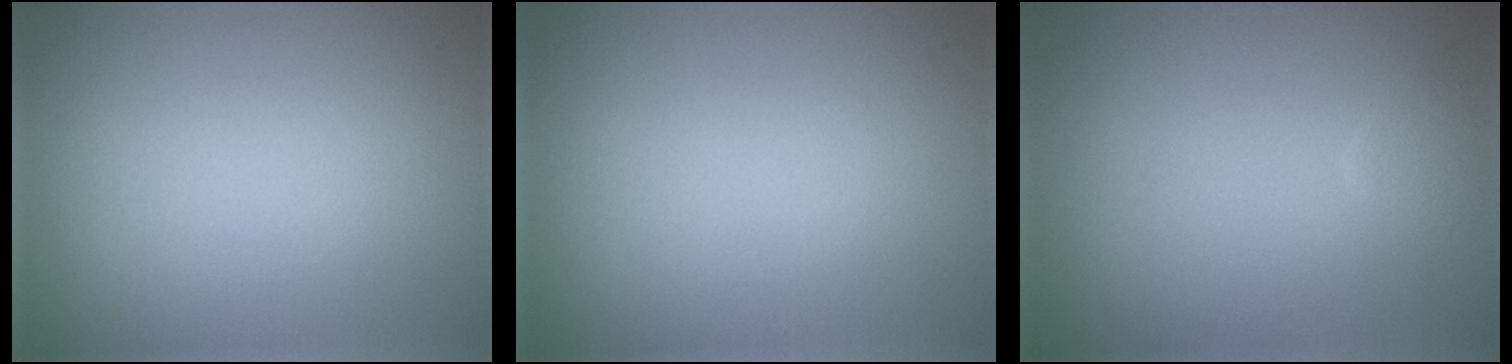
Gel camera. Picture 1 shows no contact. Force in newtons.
{"total": 0.0}
{"total": 0.9, "press": 0.9, "slide": 0.1}